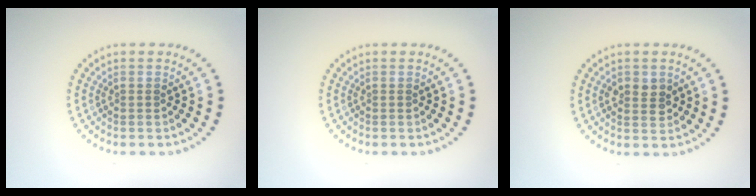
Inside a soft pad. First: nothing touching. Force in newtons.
{"total": 0.0}
{"total": 2.1, "press": 2.1, "slide": 0.2}